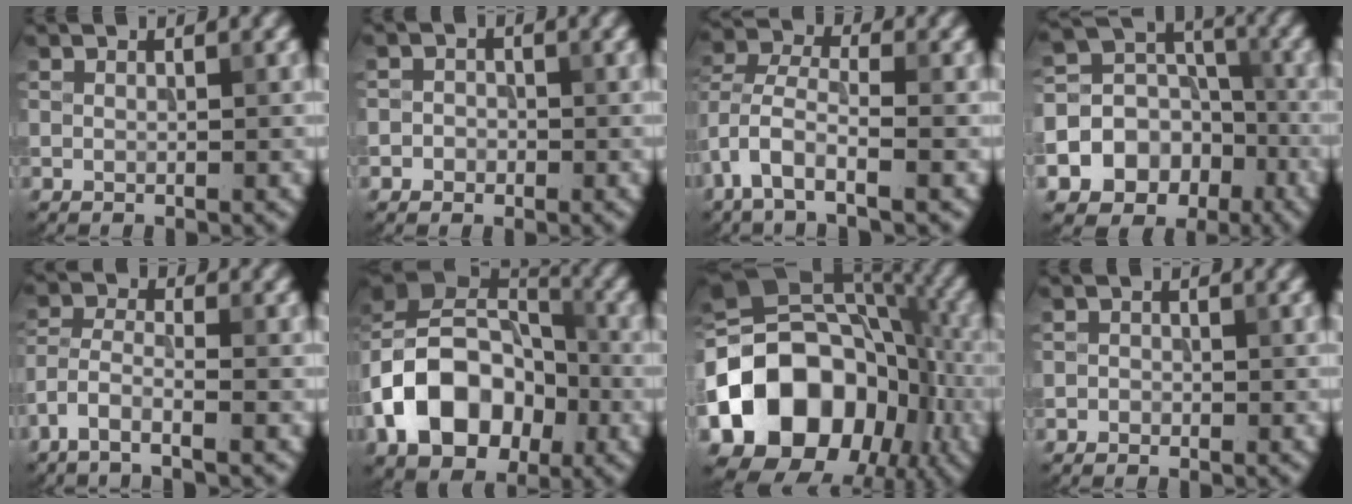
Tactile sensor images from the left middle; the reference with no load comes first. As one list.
[{"total": 1.6, "force": [-0.5, 1.4, 0.3], "torque": [0.014, 0.003, -0.017]}, {"total": 5.2, "force": [-2.4, 2.5, 3.9], "torque": [-0.078, 0.003, -0.056]}, {"total": 13.6, "force": [-6.6, 11.3, 3.8], "torque": [-0.089, -0.031, -0.117]}, {"total": 3.2, "force": [-2.3, 0.7, 2.1], "torque": [-0.046, 0.001, -0.059]}, {"total": 12.1, "force": [-3.4, 8.5, 7.8], "torque": [-0.140, 0.002, -0.071]}, {"total": 16.2, "force": [-4.8, 12.3, 9.4], "torque": [-0.152, 0.008, -0.096]}, {"total": 0.7, "force": [-0.3, 0.6, 0.1], "torque": [0.004, -0.002, -0.006]}]